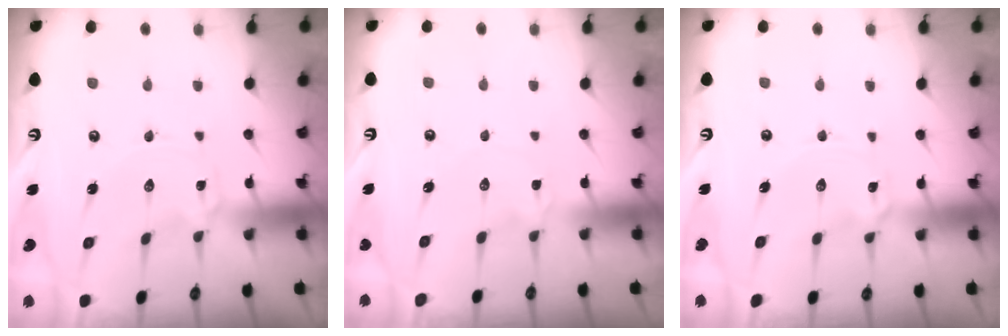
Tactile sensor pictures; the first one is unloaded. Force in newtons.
{"total": 0.9, "press": 0.9, "slide": 0.1}
{"total": 1.4, "press": 1.4, "slide": 0.1}